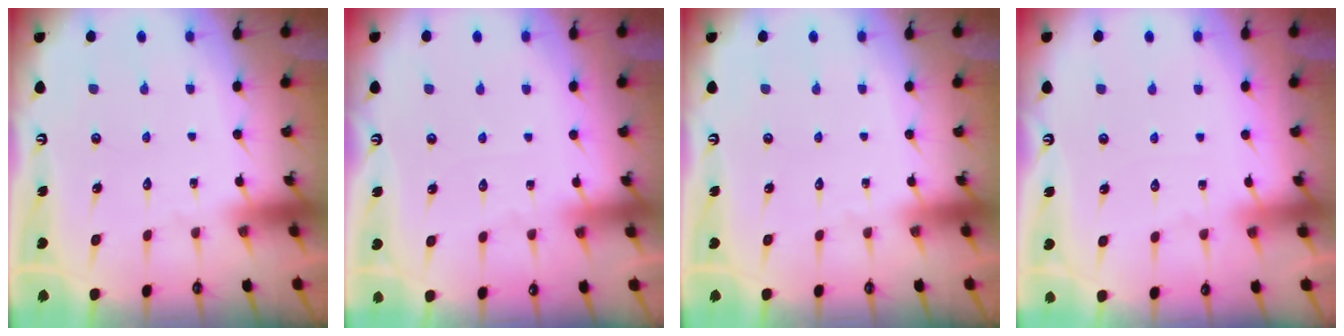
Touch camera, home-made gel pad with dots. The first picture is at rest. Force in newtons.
{"total": 3.0, "press": 2.9, "slide": 0.4}
{"total": 0.0}
{"total": 2.0, "press": 2.0, "slide": 0.3}